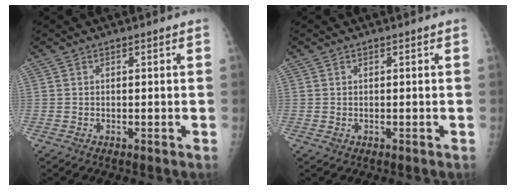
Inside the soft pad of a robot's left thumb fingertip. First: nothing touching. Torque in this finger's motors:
{"motor_torque": [-0.38, 0.06, 0.24, 0.38, 0.04]}